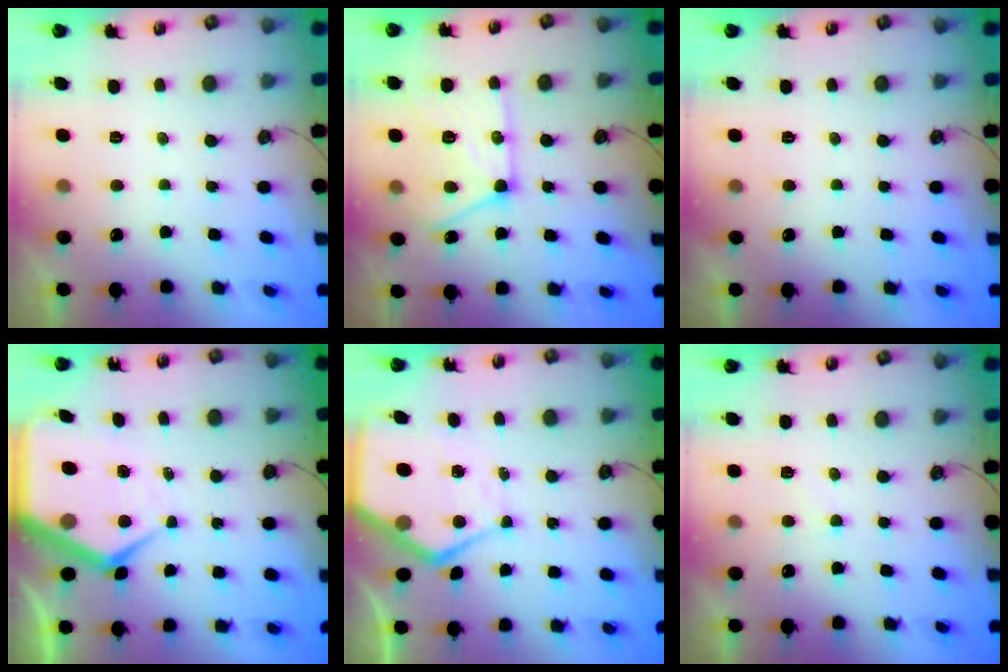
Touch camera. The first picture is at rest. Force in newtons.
{"total": 18.1, "press": 18.0, "slide": 1.6}
{"total": 0.0}
{"total": 10.6, "press": 10.6, "slide": 0.9}
{"total": 10.5, "press": 10.5, "slide": 1.1}
{"total": 4.7, "press": 4.6, "slide": 0.5}